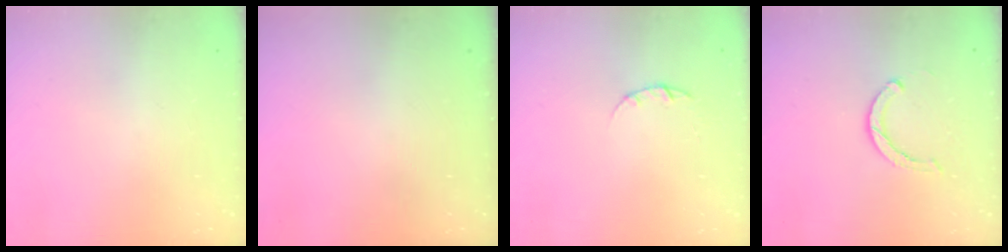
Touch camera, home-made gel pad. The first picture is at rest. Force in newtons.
{"total": 0.0}
{"total": 3.2, "press": 3.1, "slide": 0.4}
{"total": 3.5, "press": 3.4, "slide": 0.5}